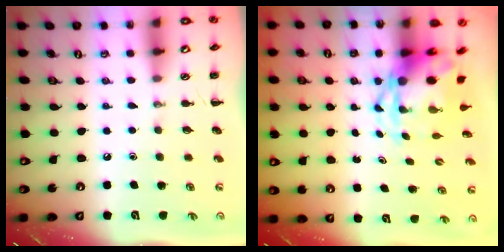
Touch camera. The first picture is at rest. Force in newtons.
{"total": 4.4, "press": 4.1, "slide": 1.4}